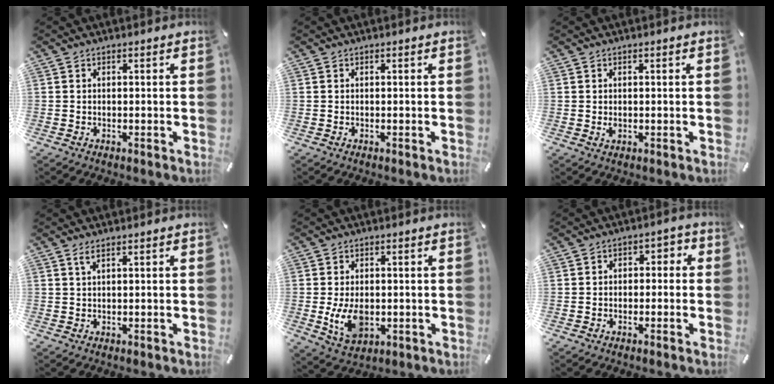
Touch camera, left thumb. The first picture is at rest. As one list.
[{"total": 0.0}, {"total": 0.9, "force": [0.1, 0.7, 0.6], "torque": [-0.004, -0.002, 0.000]}, {"total": 1.5, "force": [0.7, 0.1, 1.3], "torque": [-0.027, 0.000, 0.011]}, {"total": 8.1, "force": [-1.0, 5.3, 6.0], "torque": [-0.132, -0.005, -0.019]}, {"total": 3.1, "force": [-2.0, 2.1, 1.0], "torque": [-0.018, 0.018, -0.042]}]